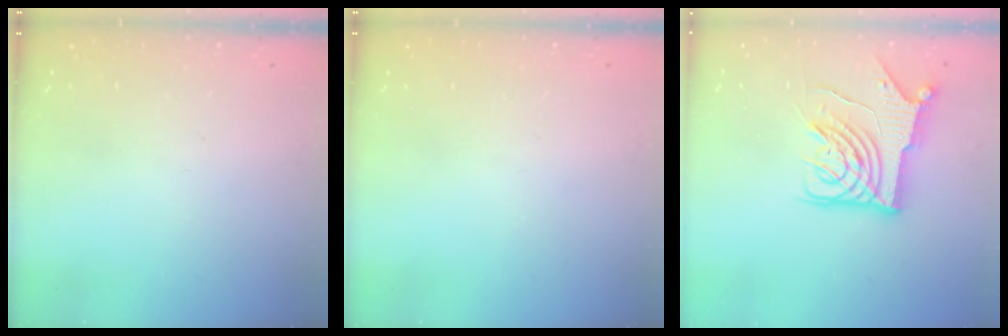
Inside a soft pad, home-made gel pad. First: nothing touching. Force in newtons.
{"total": 0.0}
{"total": 12.6, "press": 12.6, "slide": 1.4}